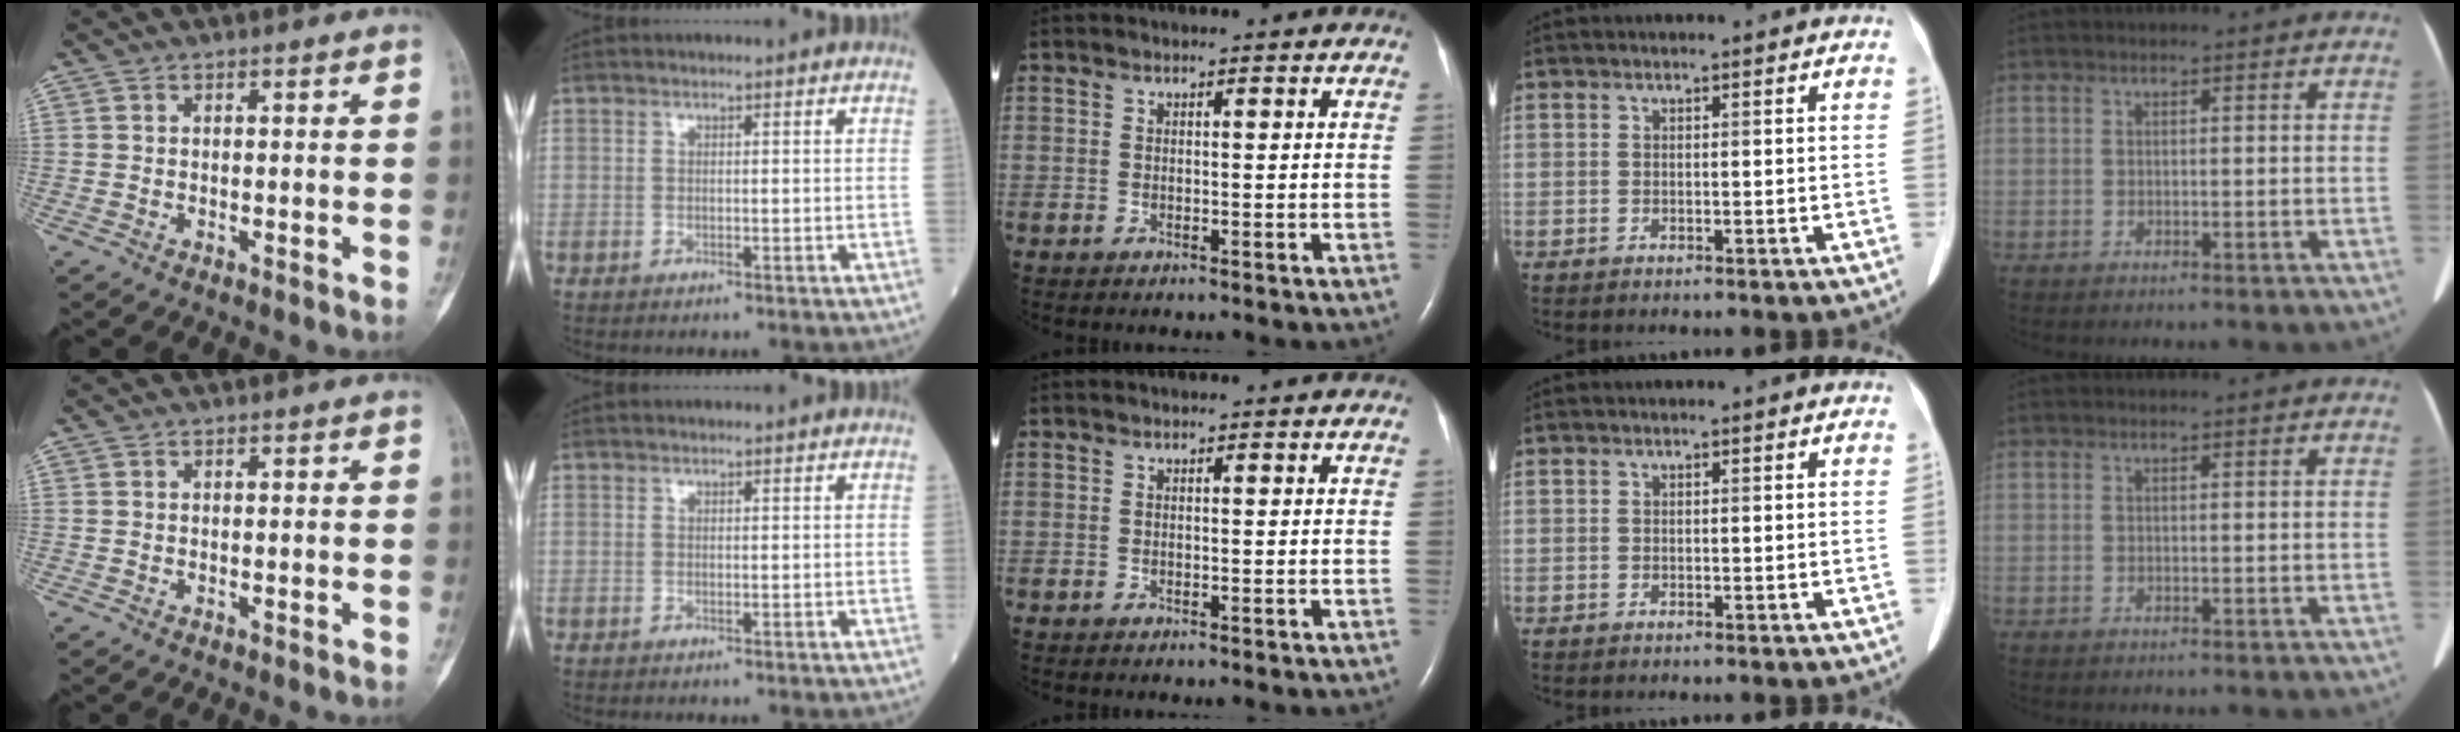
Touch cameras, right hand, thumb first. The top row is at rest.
{}